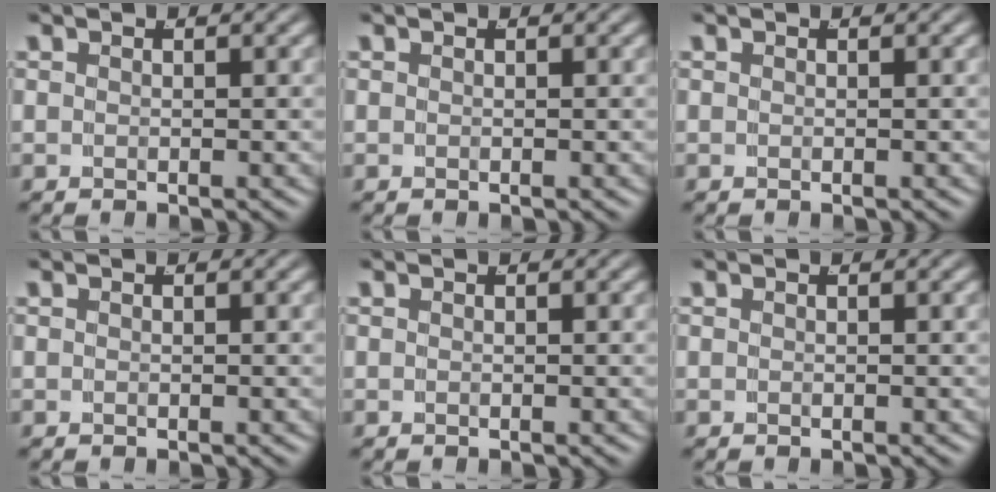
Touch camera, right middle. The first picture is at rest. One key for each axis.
{"total": 0.0}
{"total": 0.0}
{"total": 0.0}
{"total": 0.0}
{"total": 0.0}